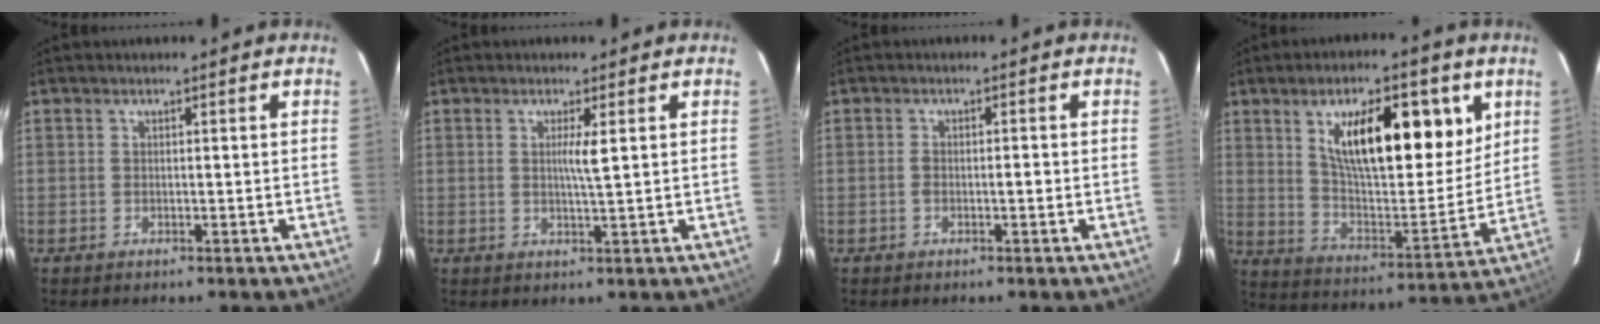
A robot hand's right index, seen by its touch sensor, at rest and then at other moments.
{"total": 2.5, "force": [0.6, -0.4, 2.4], "torque": [-0.046, -0.004, 0.009]}
{"total": 2.2, "force": [-0.8, 0.8, 1.9], "torque": [-0.033, 0.008, -0.010]}
{"total": 18.2, "force": [7.5, 5.8, 15.5], "torque": [-0.240, 0.006, 0.131]}